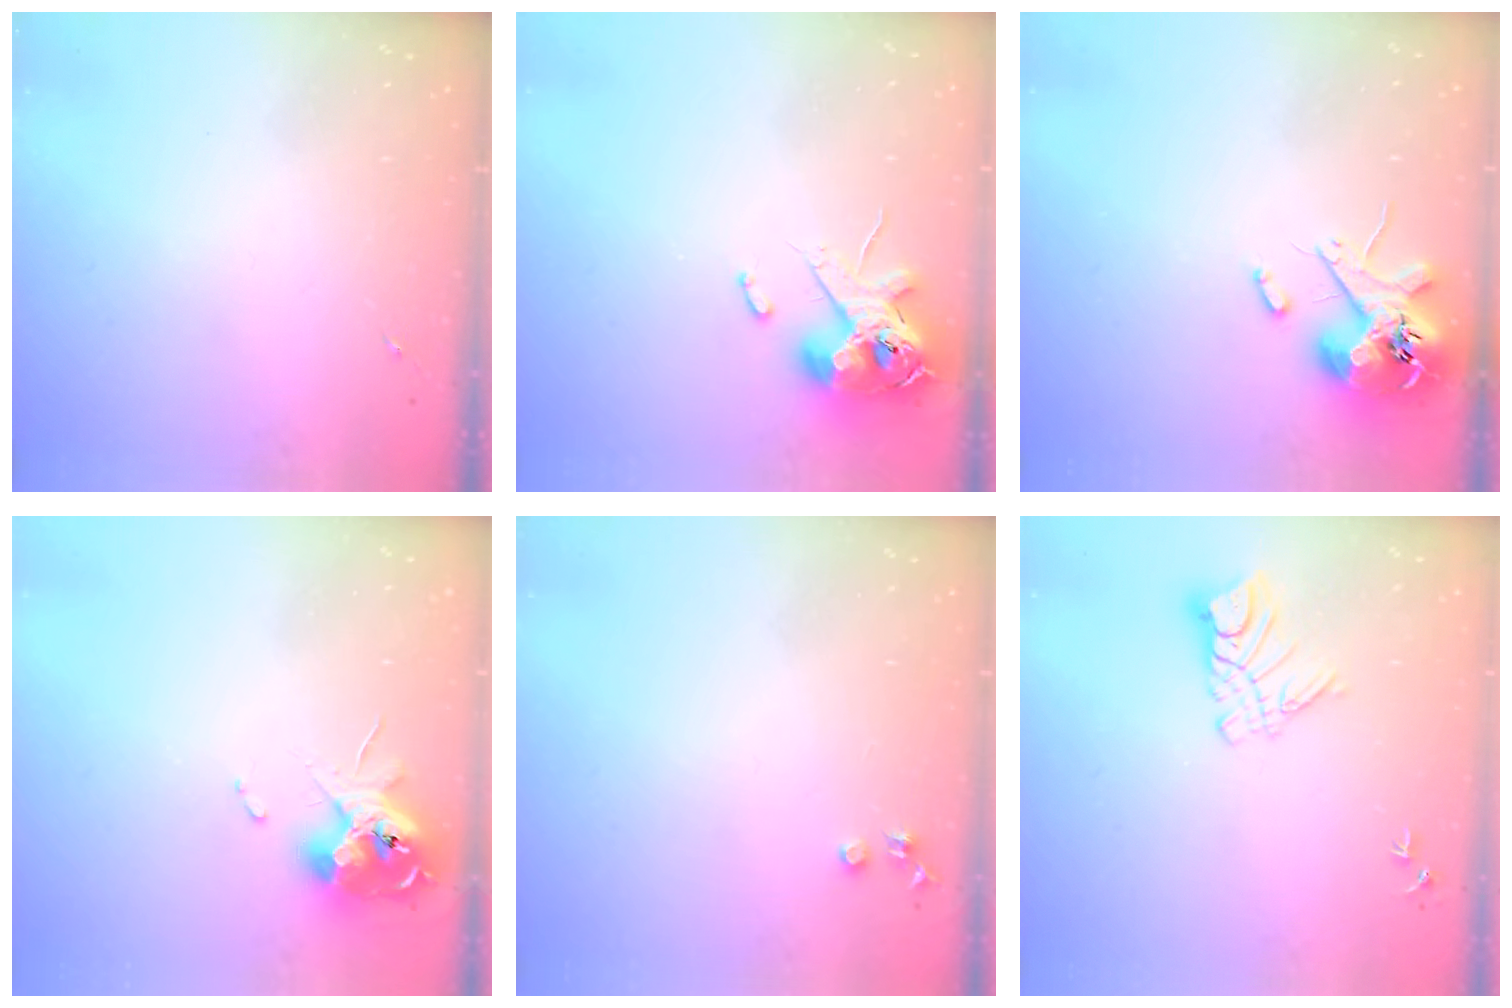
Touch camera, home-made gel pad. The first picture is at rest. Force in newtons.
{"total": 12.6, "press": 12.4, "slide": 2.1}
{"total": 11.8, "press": 11.6, "slide": 1.8}
{"total": 12.4, "press": 12.2, "slide": 1.6}
{"total": 3.5, "press": 3.5, "slide": 0.4}
{"total": 9.5, "press": 9.5, "slide": 0.9}